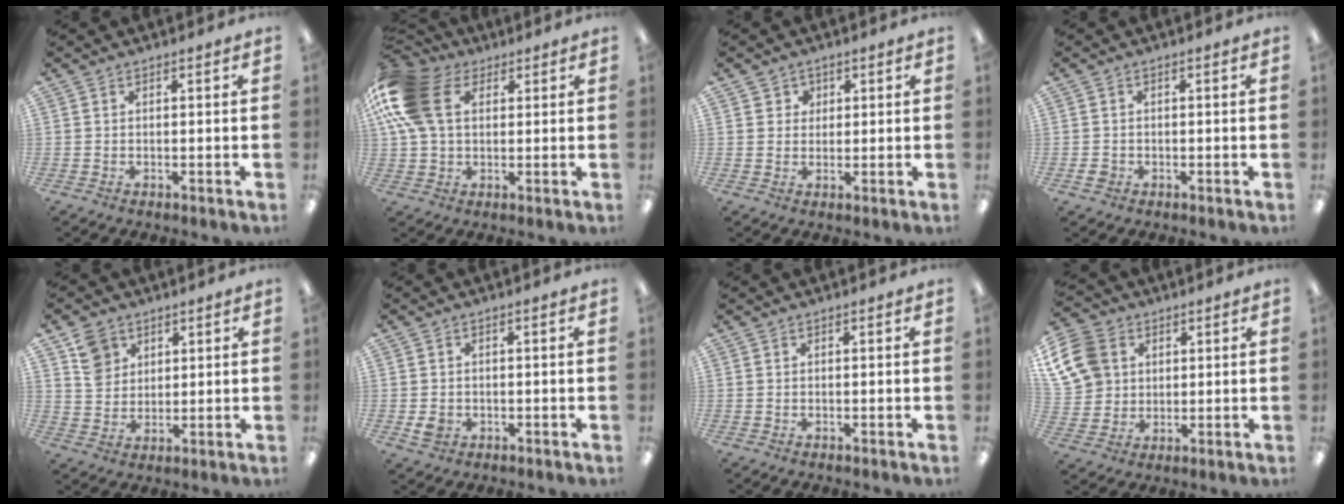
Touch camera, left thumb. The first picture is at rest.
{"total": 17.1, "force": [5.3, 11.6, 11.4], "torque": [-0.268, 0.005, 0.098]}
{"total": 3.2, "force": [1.4, 2.9, 0.0], "torque": [0.005, 0.000, 0.021]}
{"total": 2.0, "force": [-0.7, 1.7, 0.6], "torque": [-0.008, 0.005, -0.015]}
{"total": 7.3, "force": [4.1, 5.8, 1.7], "torque": [-0.033, -0.004, 0.078]}
{"total": 3.2, "force": [-0.8, 2.8, 1.4], "torque": [-0.020, -0.001, -0.015]}
{"total": 0.0}
{"total": 12.5, "force": [5.0, 10.1, 5.3], "torque": [-0.114, 0.000, 0.102]}